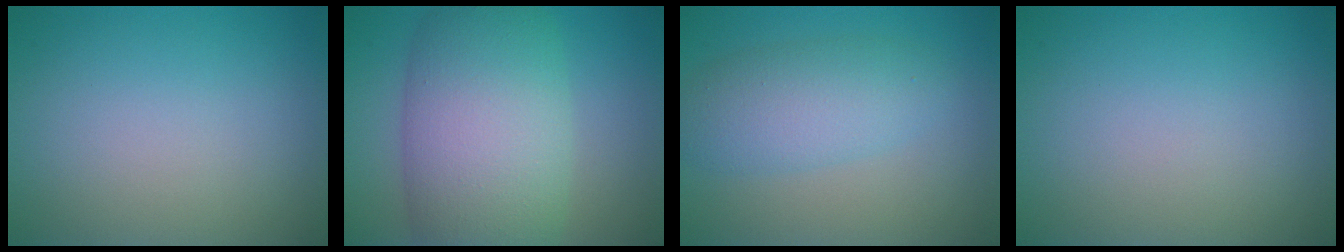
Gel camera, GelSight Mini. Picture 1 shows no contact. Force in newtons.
{"total": 11.0, "press": 11.0, "slide": 0.5}
{"total": 4.4, "press": 4.4, "slide": 0.0}
{"total": 0.0}